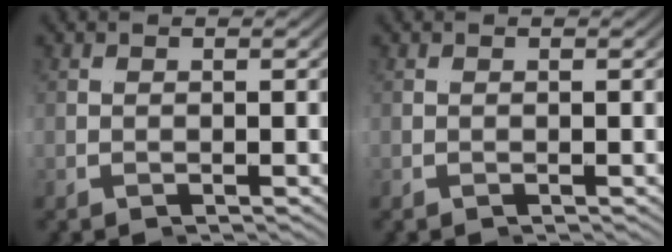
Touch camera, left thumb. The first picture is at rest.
{"total": 0.0}